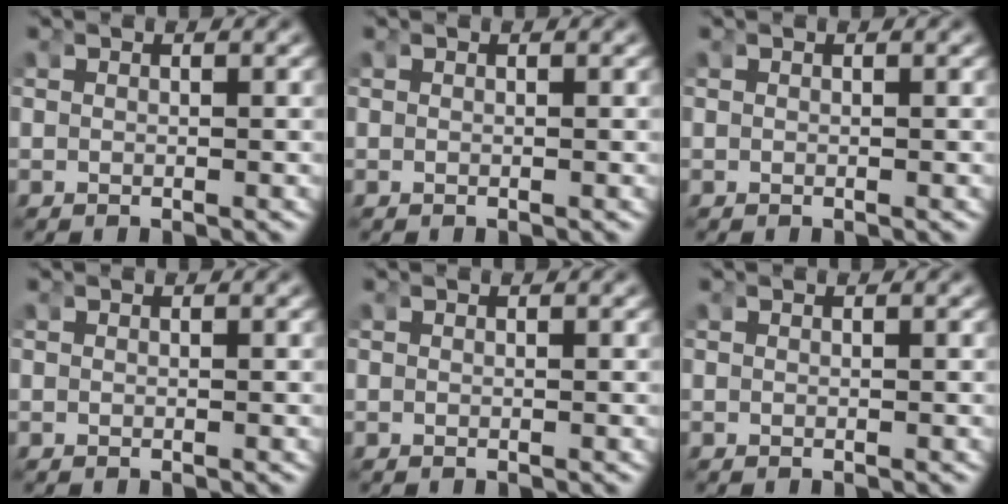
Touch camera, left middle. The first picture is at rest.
{"total": 0.0}
{"total": 0.0}
{"total": 0.0}
{"total": 0.0}
{"total": 0.0}